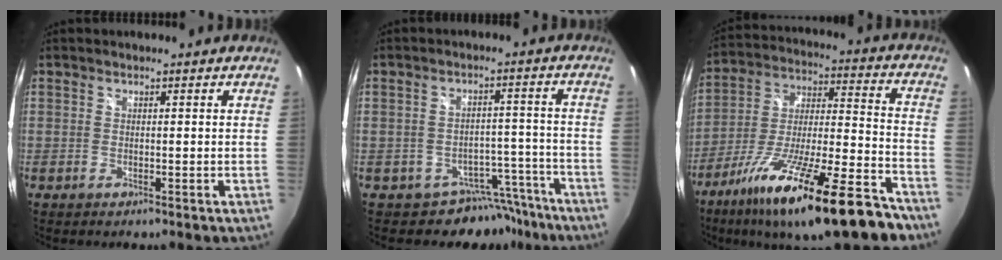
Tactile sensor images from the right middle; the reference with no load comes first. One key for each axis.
{"total": 7.9, "fx": -6.5, "fy": 4.4, "fz": 1.0, "tx": -0.004, "ty": 0.036, "tz": -0.078}
{"total": 25.6, "fx": -17.3, "fy": 5.1, "fz": 18.2, "tx": -0.308, "ty": -0.039, "tz": -0.278}